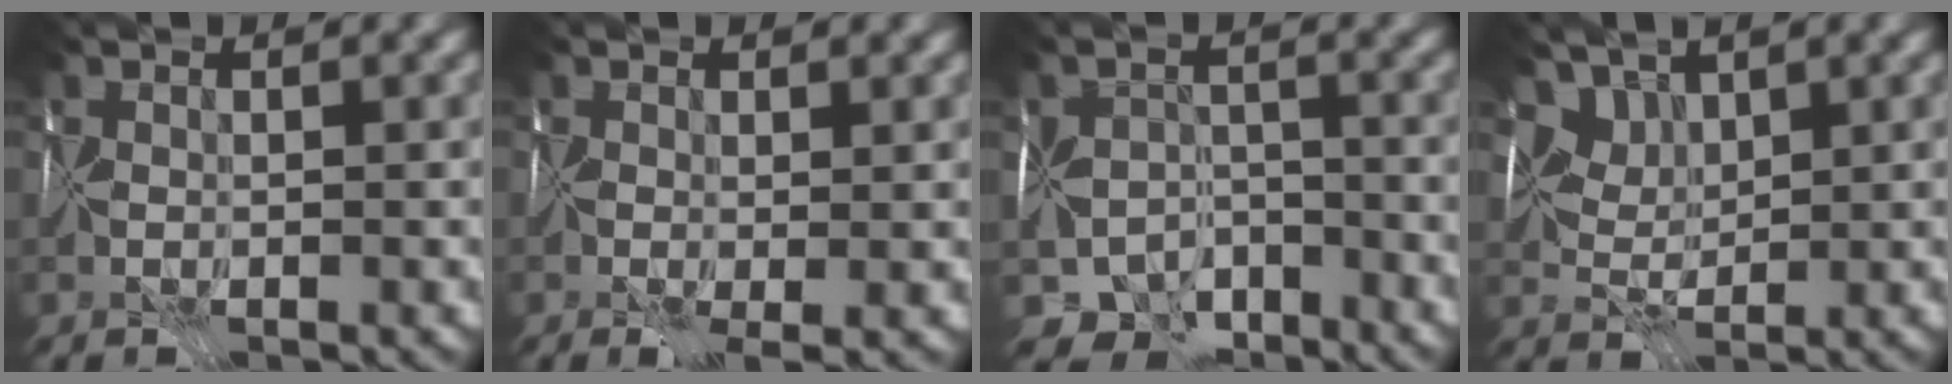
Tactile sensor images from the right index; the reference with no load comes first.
{"total": 2.4, "force": [-0.3, 0.7, 2.3], "torque": [-0.037, -0.007, -0.010]}
{"total": 5.9, "force": [-4.4, 3.6, 1.7], "torque": [-0.017, -0.011, -0.076]}
{"total": 4.7, "force": [3.3, 2.7, 1.9], "torque": [-0.047, -0.004, 0.074]}